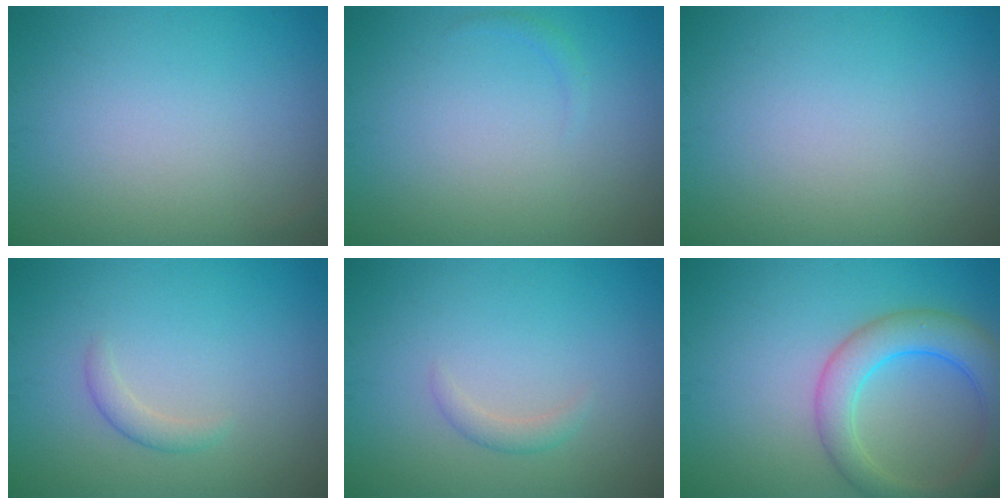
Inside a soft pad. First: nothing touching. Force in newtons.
{"total": 0.6, "press": 0.6, "slide": 0.1}
{"total": 0.0}
{"total": 1.3, "press": 1.3, "slide": 0.0}
{"total": 1.1, "press": 1.1, "slide": 0.1}
{"total": 5.7, "press": 5.7, "slide": 0.3}